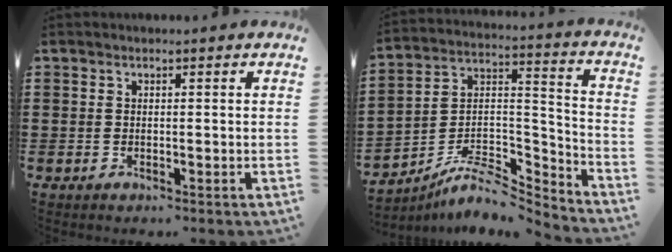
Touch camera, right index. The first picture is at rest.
{"total": 8.1, "force": [-6.7, 2.7, 3.5], "torque": [-0.070, 0.010, -0.134]}